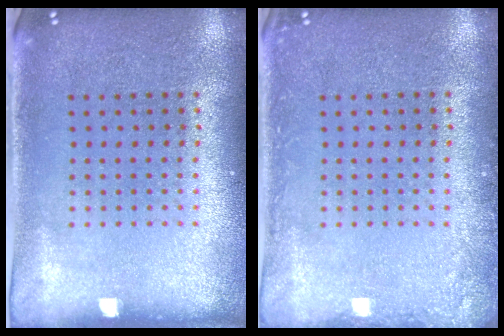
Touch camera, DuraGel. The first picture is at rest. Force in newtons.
{"total": 1.3, "press": 1.3, "slide": 0.1}